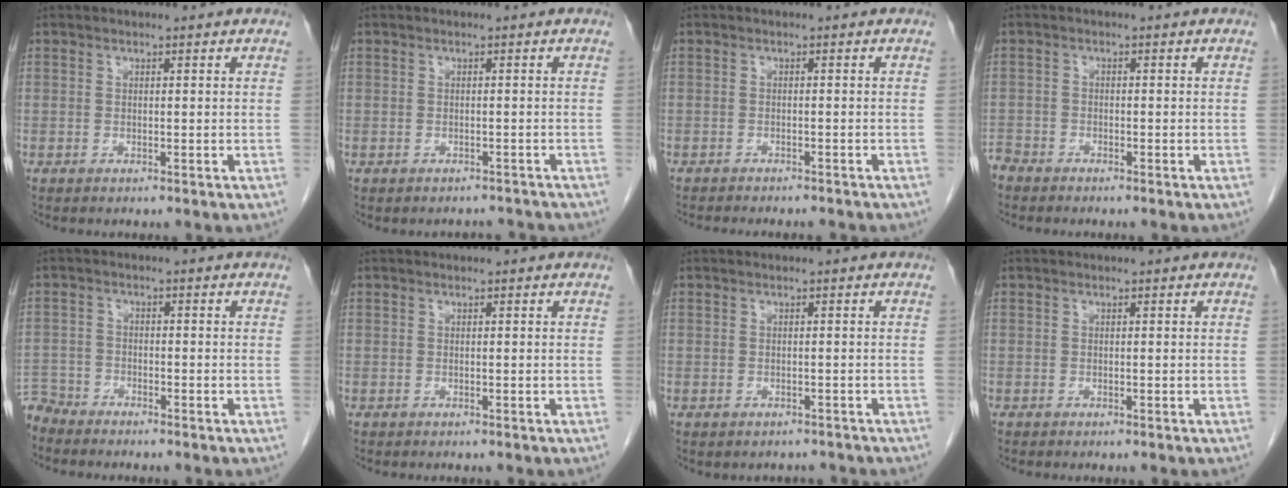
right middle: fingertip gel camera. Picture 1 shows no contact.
{"total": 2.3, "force": [-2.1, 1.0, -0.3], "torque": [0.007, 0.005, -0.028]}
{"total": 8.0, "force": [-7.2, 1.8, 2.9], "torque": [-0.035, -0.006, -0.089]}
{"total": 2.6, "force": [-2.5, 0.9, 0.1], "torque": [-0.005, -0.004, -0.048]}
{"total": 4.3, "force": [-4.2, 0.9, -0.3], "torque": [0.010, -0.010, -0.083]}
{"total": 0.0}
{"total": 2.2, "force": [-1.9, 1.1, 0.2], "torque": [-0.003, 0.002, -0.024]}
{"total": 0.0}